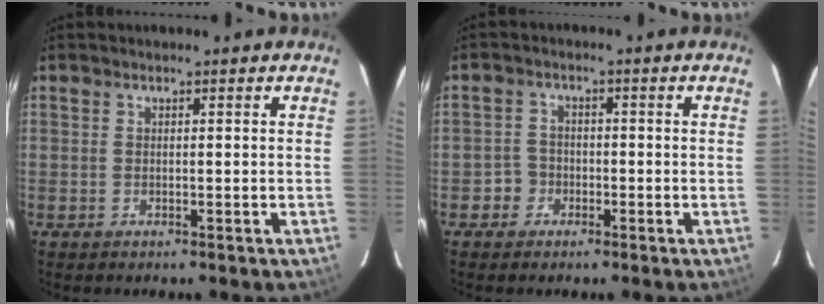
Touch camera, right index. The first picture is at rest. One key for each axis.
{"total": 3.2, "fx": -1.6, "fy": 2.8, "fz": -0.1, "tx": 0.002, "ty": 0.015, "tz": -0.030}